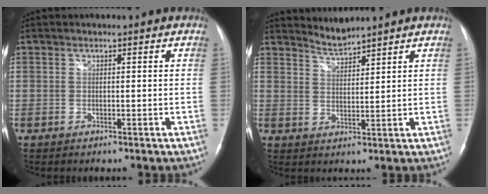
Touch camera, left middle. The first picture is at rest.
{"total": 3.1, "force": [3.0, -0.7, -0.3], "torque": [0.003, -0.007, 0.061]}